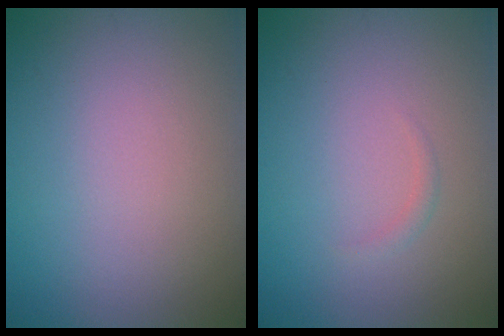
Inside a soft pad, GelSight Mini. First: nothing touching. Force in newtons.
{"total": 0.6, "press": 0.6, "slide": 0.0}